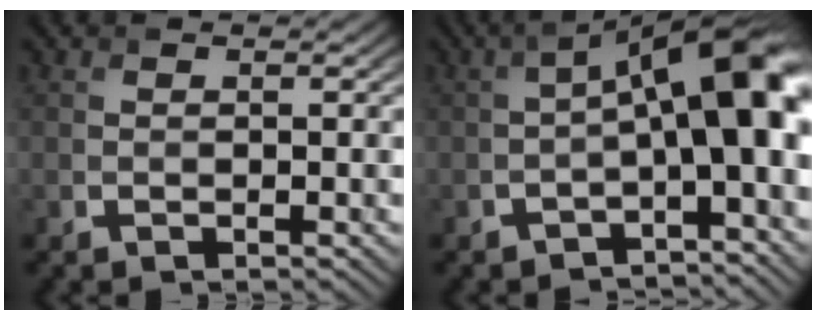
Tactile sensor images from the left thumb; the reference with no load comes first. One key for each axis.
{"total": 11.2, "fx": -0.8, "fy": 4.7, "fz": 10.1, "tx": -0.144, "ty": 0.010, "tz": -0.019}